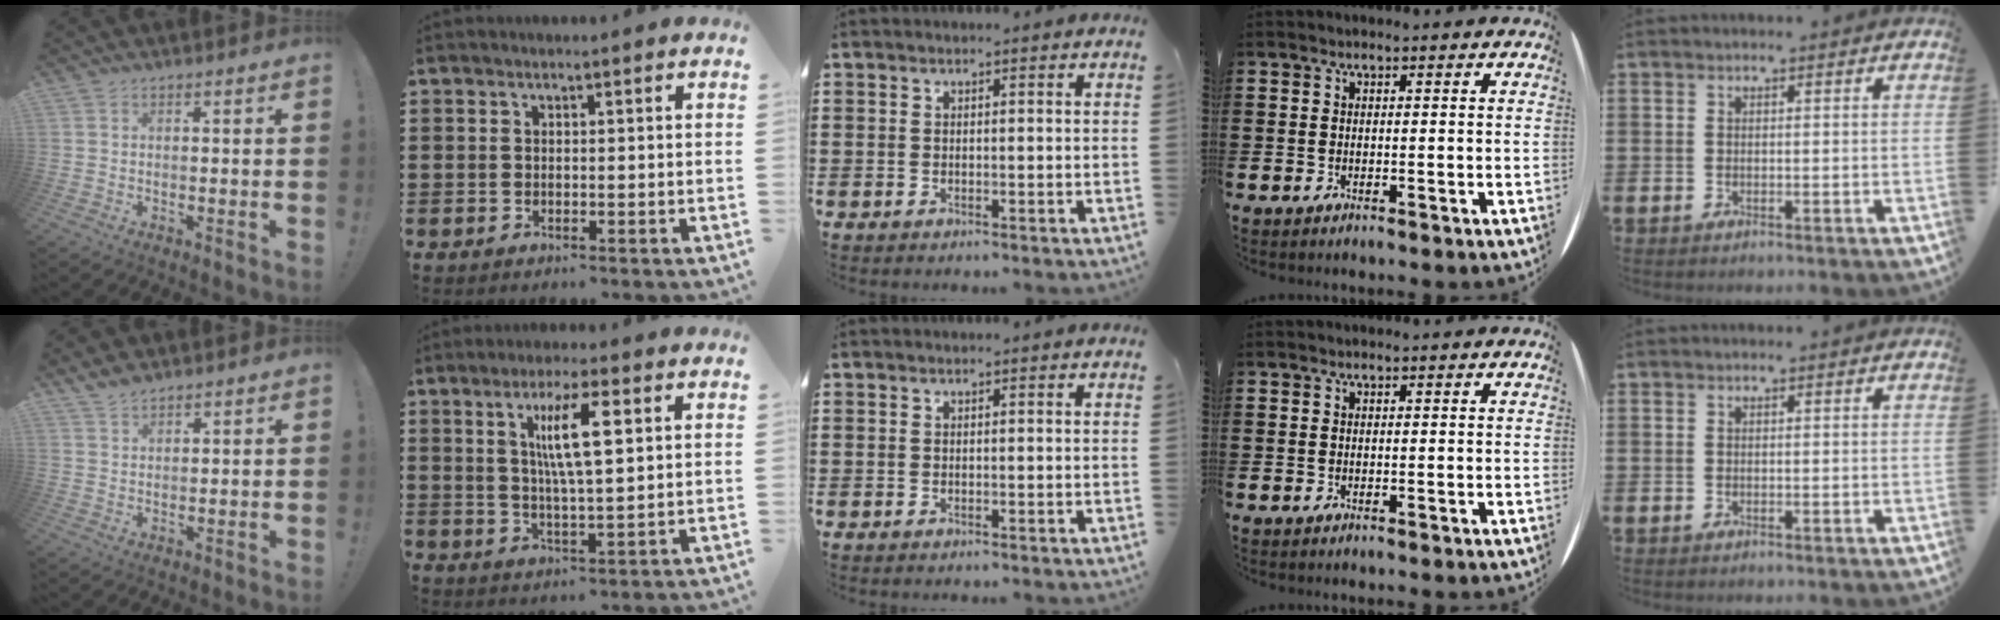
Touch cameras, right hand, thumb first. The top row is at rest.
{"thumb": {"total": 3.3, "force": [2.9, 1.2, 1.1], "torque": [-0.017, -0.017, 0.055]}, "index": {"total": 8.2, "force": [2.7, 1.5, 7.6], "torque": [-0.154, 0.008, 0.040]}}